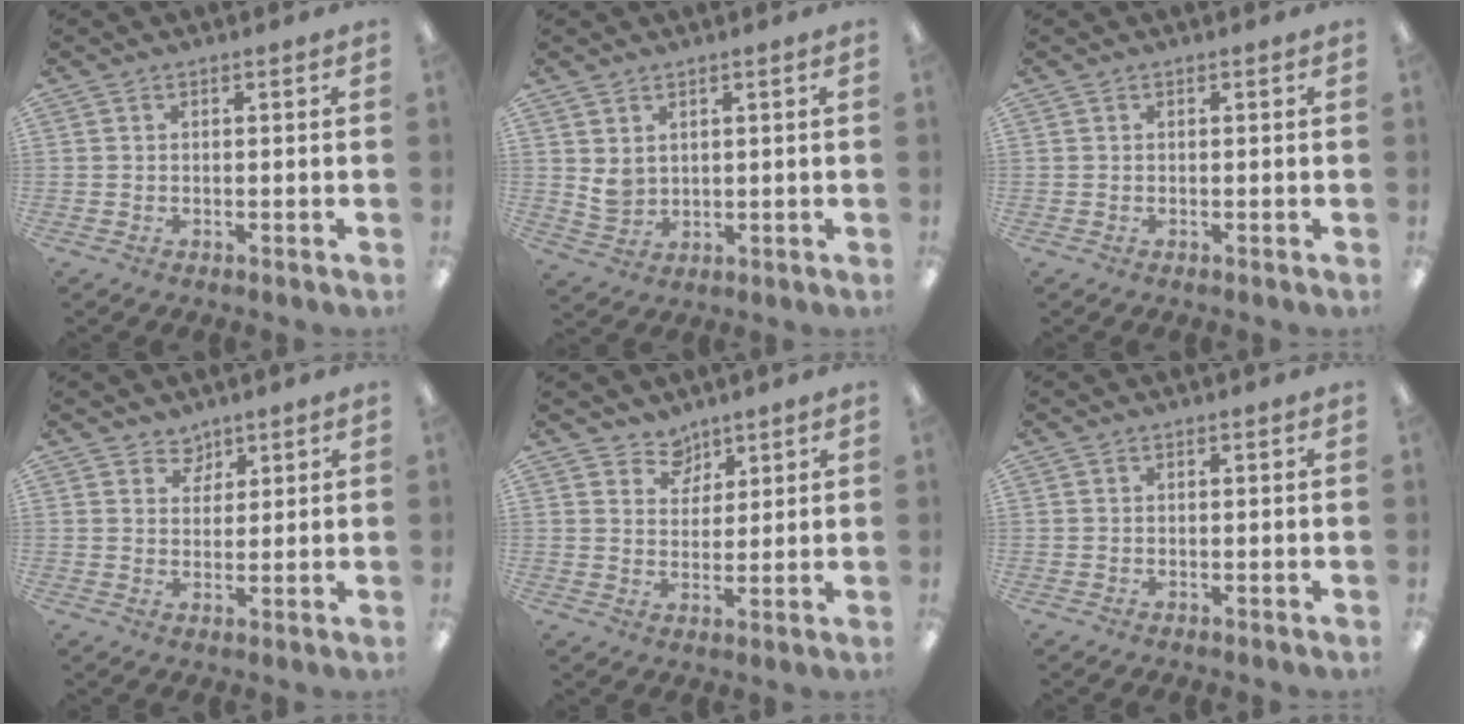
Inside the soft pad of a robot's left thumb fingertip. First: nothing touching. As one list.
[{"total": 3.8, "force": [2.3, 2.7, 1.2], "torque": [-0.022, -0.008, 0.044]}, {"total": 0.0}, {"total": 4.0, "force": [3.1, 2.6, 0.0], "torque": [0.002, -0.016, 0.056]}, {"total": 5.4, "force": [4.3, 3.4, 0.0], "torque": [0.002, -0.029, 0.078]}, {"total": 0.0}]